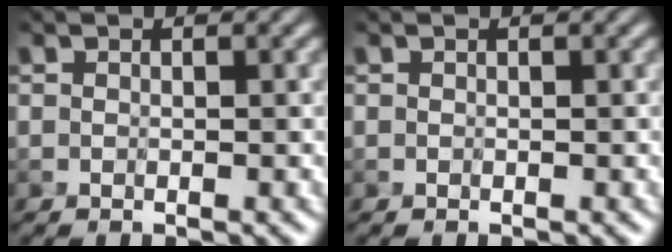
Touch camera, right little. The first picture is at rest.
{"total": 0.0}